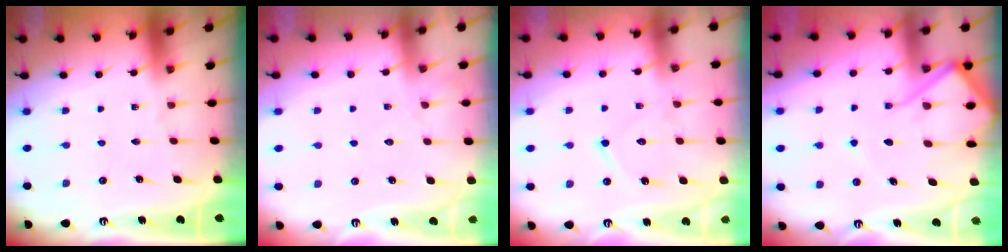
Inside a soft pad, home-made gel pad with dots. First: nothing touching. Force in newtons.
{"total": 6.6, "press": 6.5, "slide": 0.8}
{"total": 10.5, "press": 10.5, "slide": 0.8}
{"total": 11.7, "press": 11.7, "slide": 1.3}